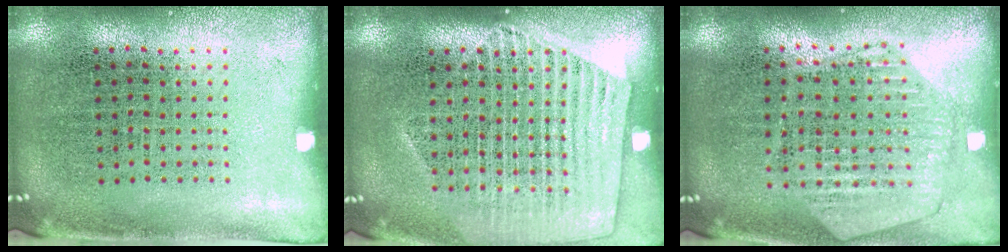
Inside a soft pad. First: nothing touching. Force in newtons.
{"total": 1.5, "press": 1.4, "slide": 0.4}
{"total": 1.1, "press": 1.1, "slide": 0.1}